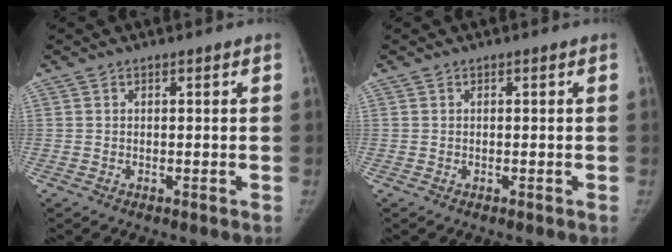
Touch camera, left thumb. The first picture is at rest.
{"total": 0.0}